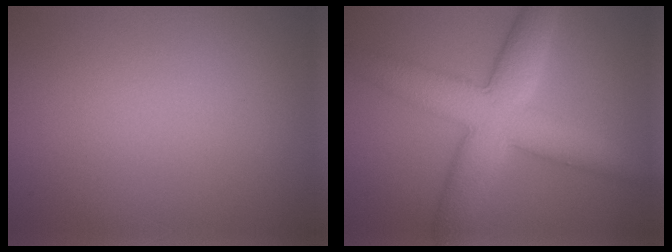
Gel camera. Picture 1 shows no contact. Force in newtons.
{"total": 8.6, "press": 8.6, "slide": 0.2}